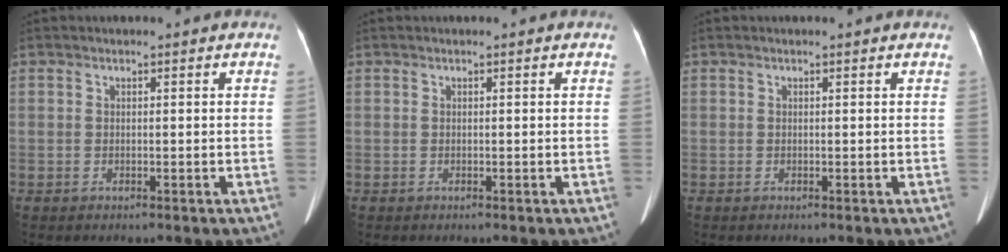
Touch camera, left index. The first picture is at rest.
{"total": 0.0}
{"total": 0.0}